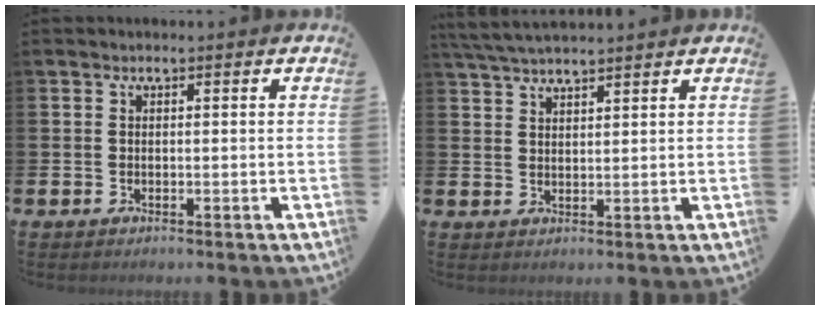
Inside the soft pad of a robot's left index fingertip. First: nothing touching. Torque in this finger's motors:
{"motor_torque": [0.98, -1.16, 0.27, 0.19]}